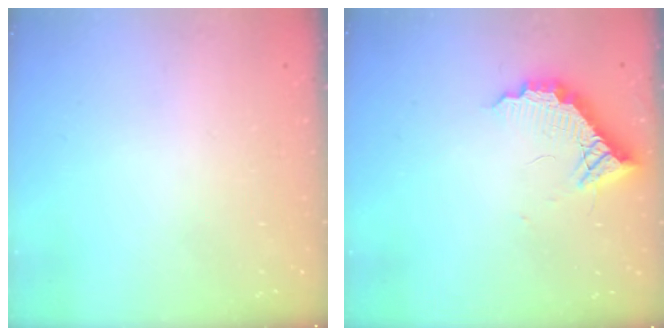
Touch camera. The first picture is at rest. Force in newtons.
{"total": 11.2, "press": 11.2, "slide": 0.6}